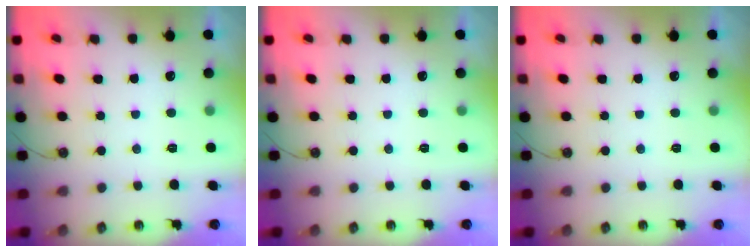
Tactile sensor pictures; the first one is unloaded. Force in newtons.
{"total": 0.0}
{"total": 0.0}